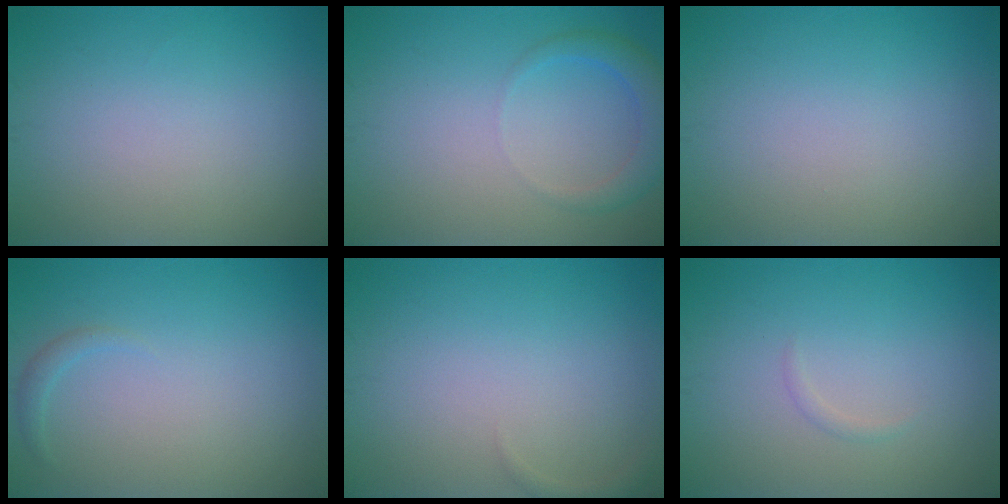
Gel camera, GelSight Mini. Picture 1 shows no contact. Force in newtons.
{"total": 2.7, "press": 2.6, "slide": 0.3}
{"total": 0.0}
{"total": 0.8, "press": 0.8, "slide": 0.1}
{"total": 0.7, "press": 0.7, "slide": 0.1}
{"total": 0.6, "press": 0.6, "slide": 0.0}